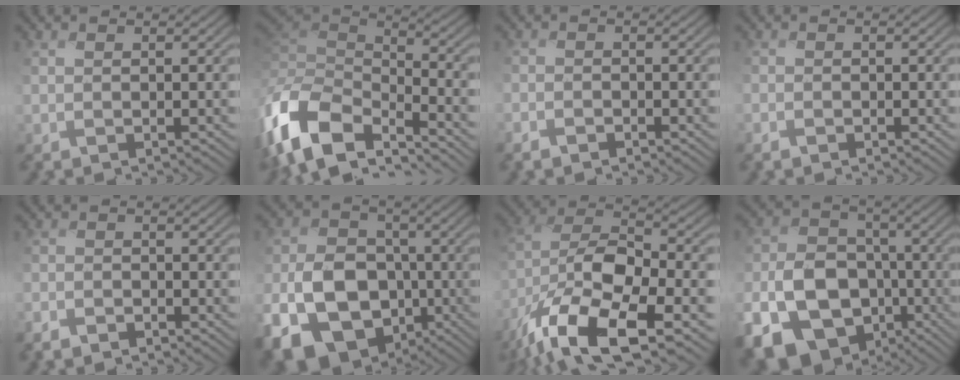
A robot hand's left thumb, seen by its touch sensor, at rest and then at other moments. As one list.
[{"total": 13.3, "force": [-7.0, 6.8, 9.0], "torque": [-0.240, -0.007, -0.134]}, {"total": 2.1, "force": [-1.7, 1.1, 0.6], "torque": [-0.013, -0.004, -0.039]}, {"total": 1.4, "force": [-1.0, 0.8, 0.5], "torque": [-0.012, -0.004, -0.023]}, {"total": 2.6, "force": [-2.1, 1.2, 0.8], "torque": [-0.015, -0.005, -0.049]}, {"total": 15.4, "force": [-5.7, 11.8, 8.1], "torque": [-0.194, -0.047, -0.104]}, {"total": 17.2, "force": [-9.4, 7.0, 12.7], "torque": [-0.271, -0.028, -0.174]}, {"total": 19.0, "force": [-8.6, 14.7, 8.5], "torque": [-0.202, -0.063, -0.164]}]